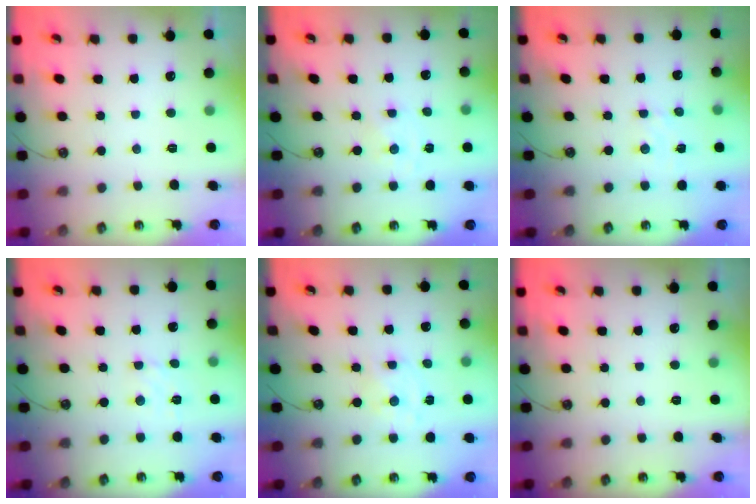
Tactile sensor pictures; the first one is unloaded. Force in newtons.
{"total": 0.0}
{"total": 2.3, "press": 2.3, "slide": 0.4}
{"total": 2.9, "press": 2.9, "slide": 0.5}
{"total": 1.0, "press": 1.0, "slide": 0.2}
{"total": 0.0}